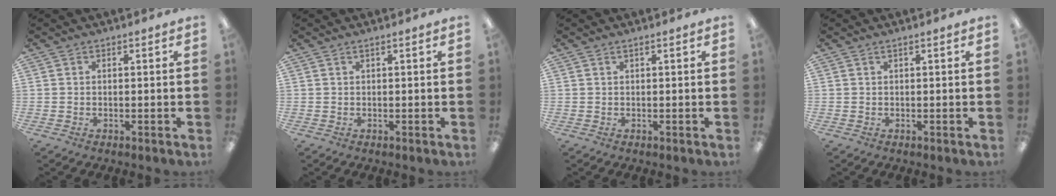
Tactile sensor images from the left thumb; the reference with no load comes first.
{"total": 0.6, "force": [0.3, 0.0, 0.6], "torque": [-0.011, 0.000, 0.005]}
{"total": 0.7, "force": [0.4, 0.0, 0.6], "torque": [-0.013, -0.001, 0.007]}
{"total": 0.7, "force": [0.3, 0.0, 0.6], "torque": [-0.011, 0.000, 0.006]}